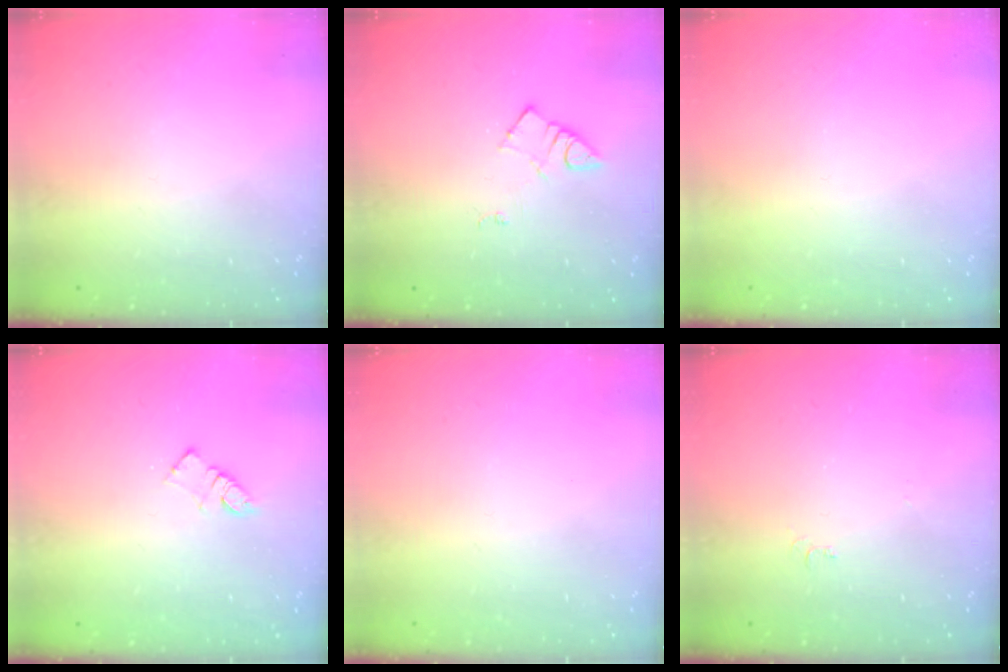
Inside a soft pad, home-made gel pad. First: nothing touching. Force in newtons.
{"total": 4.5, "press": 4.4, "slide": 0.7}
{"total": 0.0}
{"total": 5.8, "press": 5.8, "slide": 0.4}
{"total": 1.7, "press": 1.6, "slide": 0.1}
{"total": 6.1, "press": 6.1, "slide": 0.7}